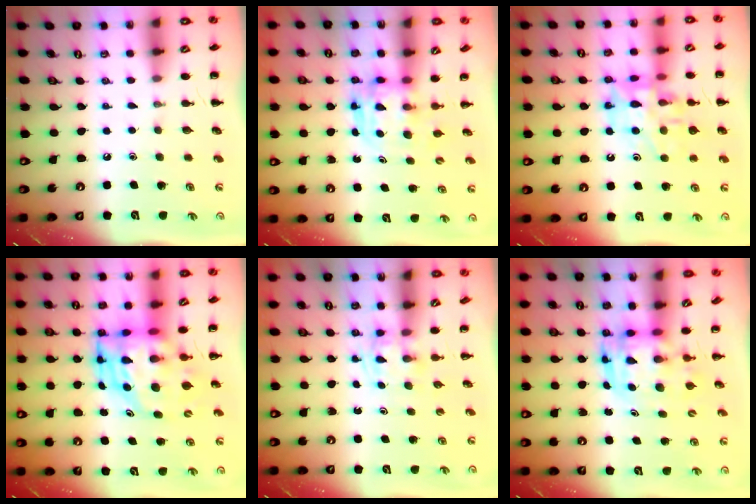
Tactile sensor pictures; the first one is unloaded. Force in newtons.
{"total": 3.6, "press": 3.6, "slide": 0.3}
{"total": 13.9, "press": 13.7, "slide": 2.1}
{"total": 8.0, "press": 7.7, "slide": 2.2}
{"total": 1.5, "press": 1.4, "slide": 0.7}
{"total": 3.7, "press": 3.6, "slide": 0.7}